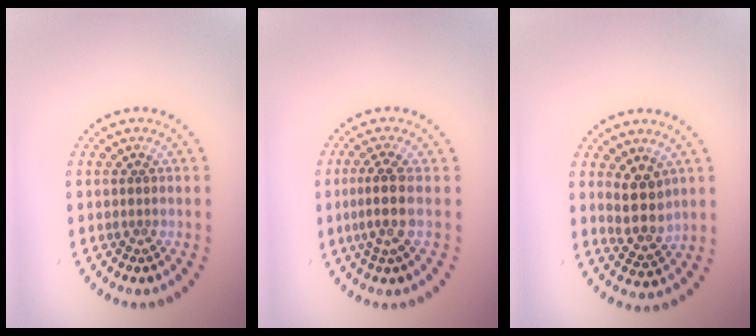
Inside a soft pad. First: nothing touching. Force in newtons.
{"total": 2.7, "press": 2.0, "slide": 1.8}
{"total": 3.2, "press": 2.9, "slide": 1.5}